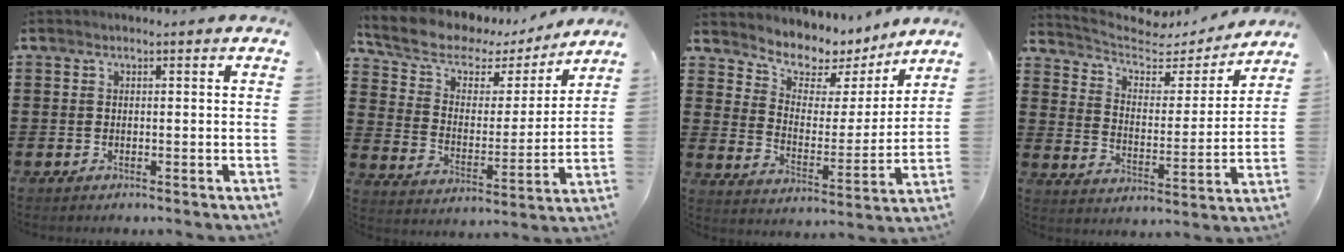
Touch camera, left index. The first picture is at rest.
{"total": 6.6, "force": [5.0, 3.5, 2.4], "torque": [-0.080, -0.028, 0.084]}
{"total": 6.7, "force": [5.8, 3.2, 0.9], "torque": [-0.053, -0.046, 0.100]}
{"total": 5.1, "force": [4.1, 2.5, 1.9], "torque": [-0.062, -0.024, 0.064]}